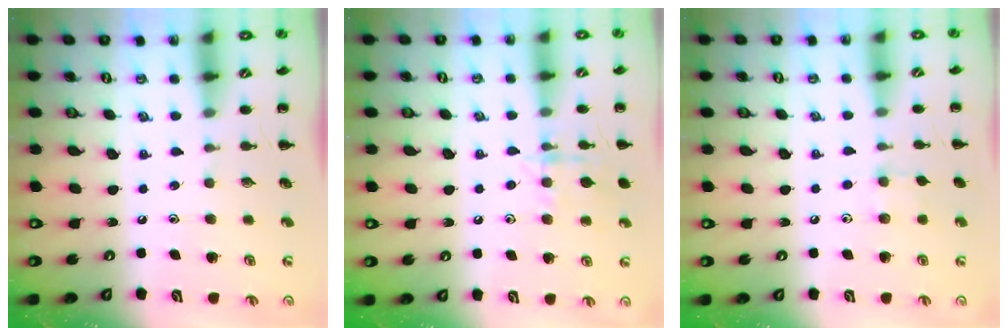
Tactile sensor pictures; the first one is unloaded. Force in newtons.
{"total": 9.4, "press": 9.3, "slide": 1.1}
{"total": 4.3, "press": 4.0, "slide": 1.6}